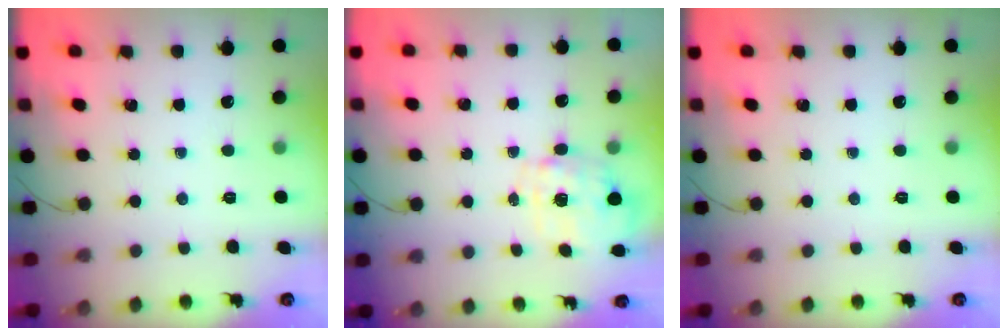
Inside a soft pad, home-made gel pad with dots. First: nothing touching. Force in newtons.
{"total": 2.9, "press": 2.7, "slide": 0.9}
{"total": 0.0}